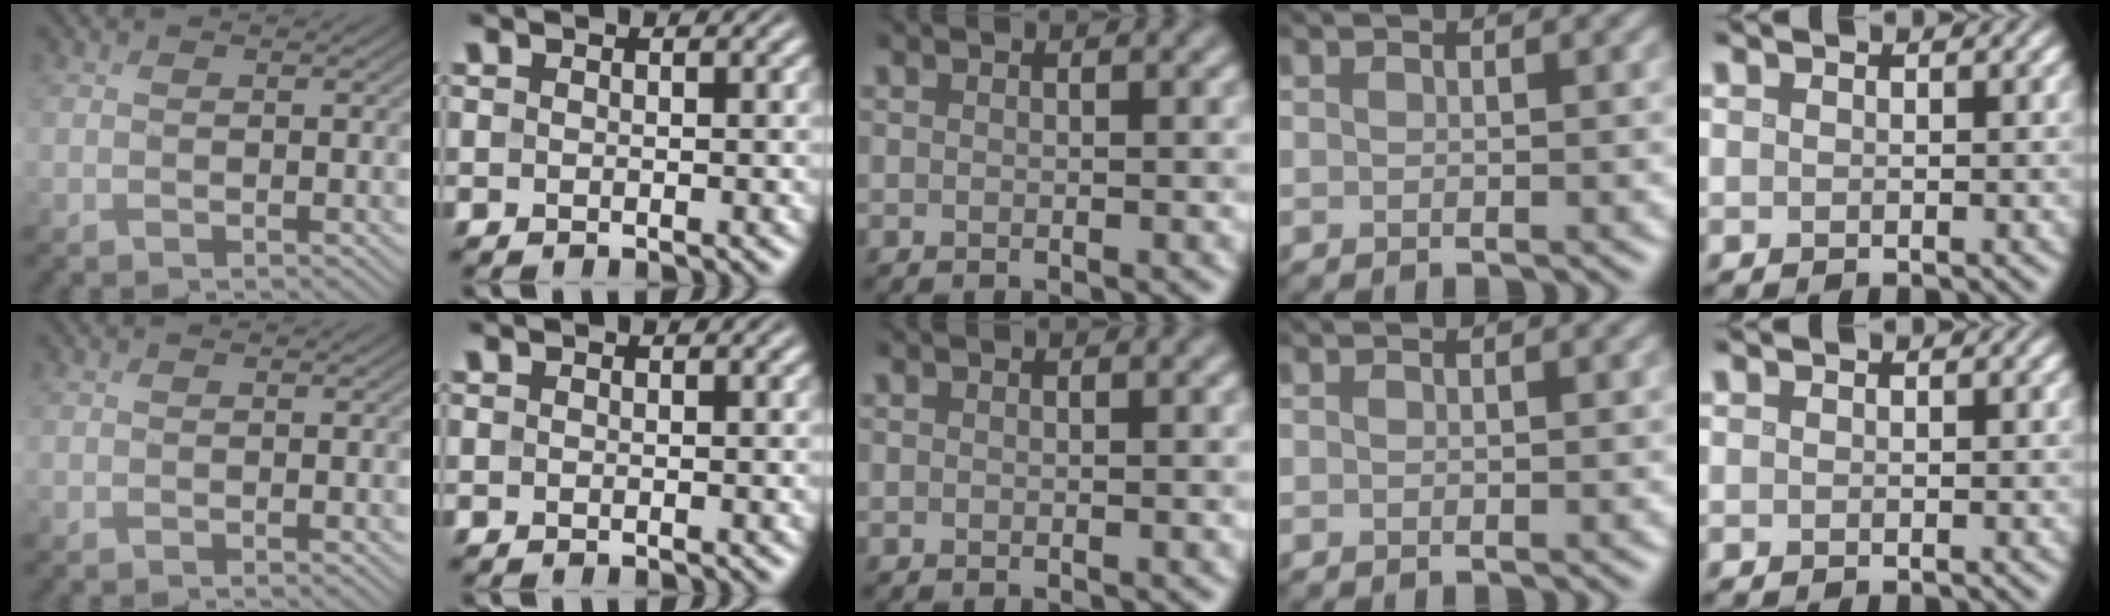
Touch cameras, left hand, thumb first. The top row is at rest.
{}